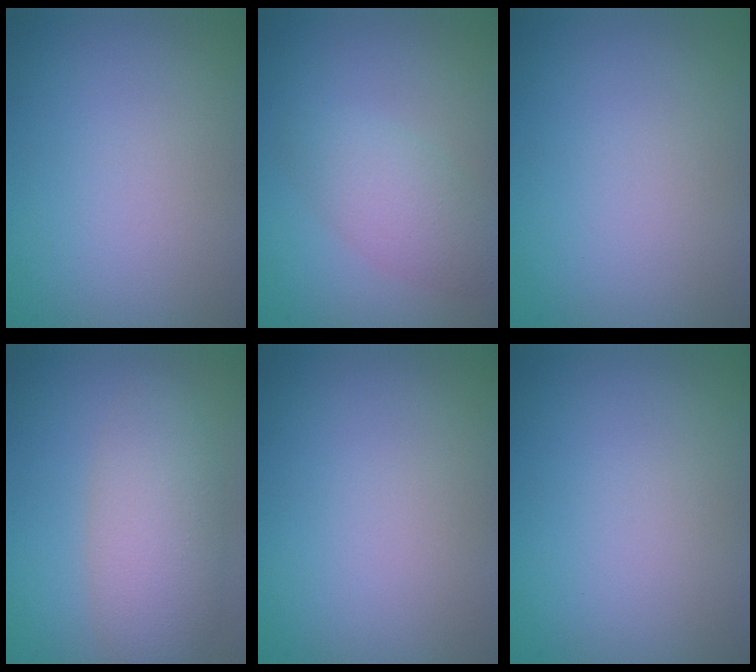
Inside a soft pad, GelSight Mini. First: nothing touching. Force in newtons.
{"total": 3.0, "press": 3.0, "slide": 0.0}
{"total": 0.0}
{"total": 4.6, "press": 4.6, "slide": 0.1}
{"total": 0.0}
{"total": 0.0}